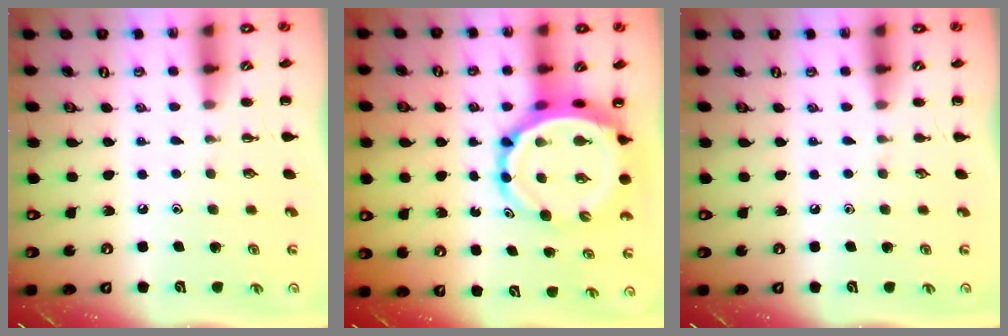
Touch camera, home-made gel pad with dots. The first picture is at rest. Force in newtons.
{"total": 10.5, "press": 10.1, "slide": 3.1}
{"total": 0.0}